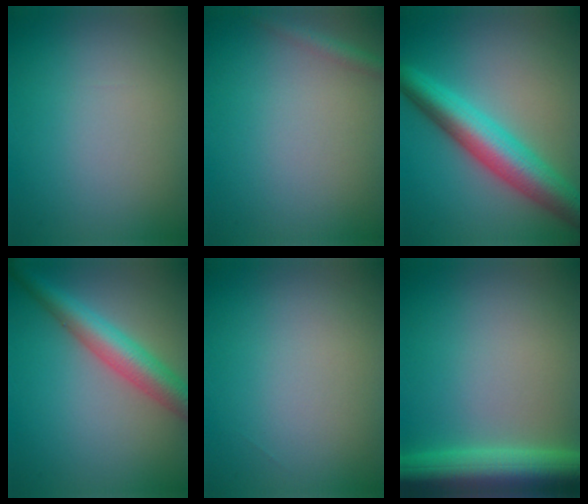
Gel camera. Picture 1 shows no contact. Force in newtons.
{"total": 1.4, "press": 1.4, "slide": 0.1}
{"total": 7.3, "press": 7.2, "slide": 0.3}
{"total": 5.2, "press": 5.2, "slide": 0.1}
{"total": 0.0}
{"total": 8.9, "press": 8.9, "slide": 0.3}